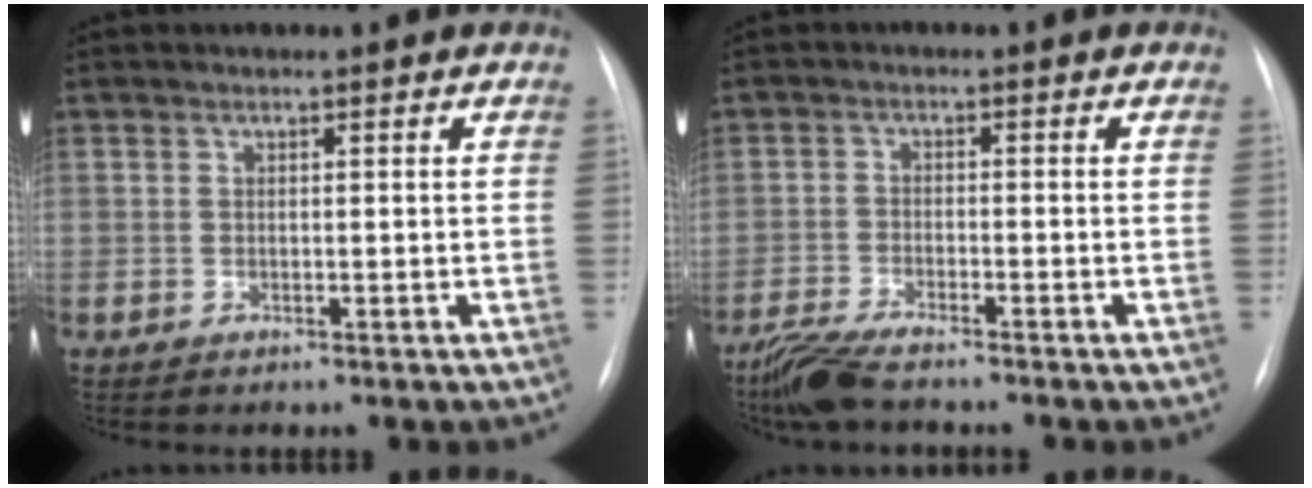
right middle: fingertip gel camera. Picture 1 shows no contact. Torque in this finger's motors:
{"motor_torque": [-0.05, -0.18, 0.05, 0.02]}